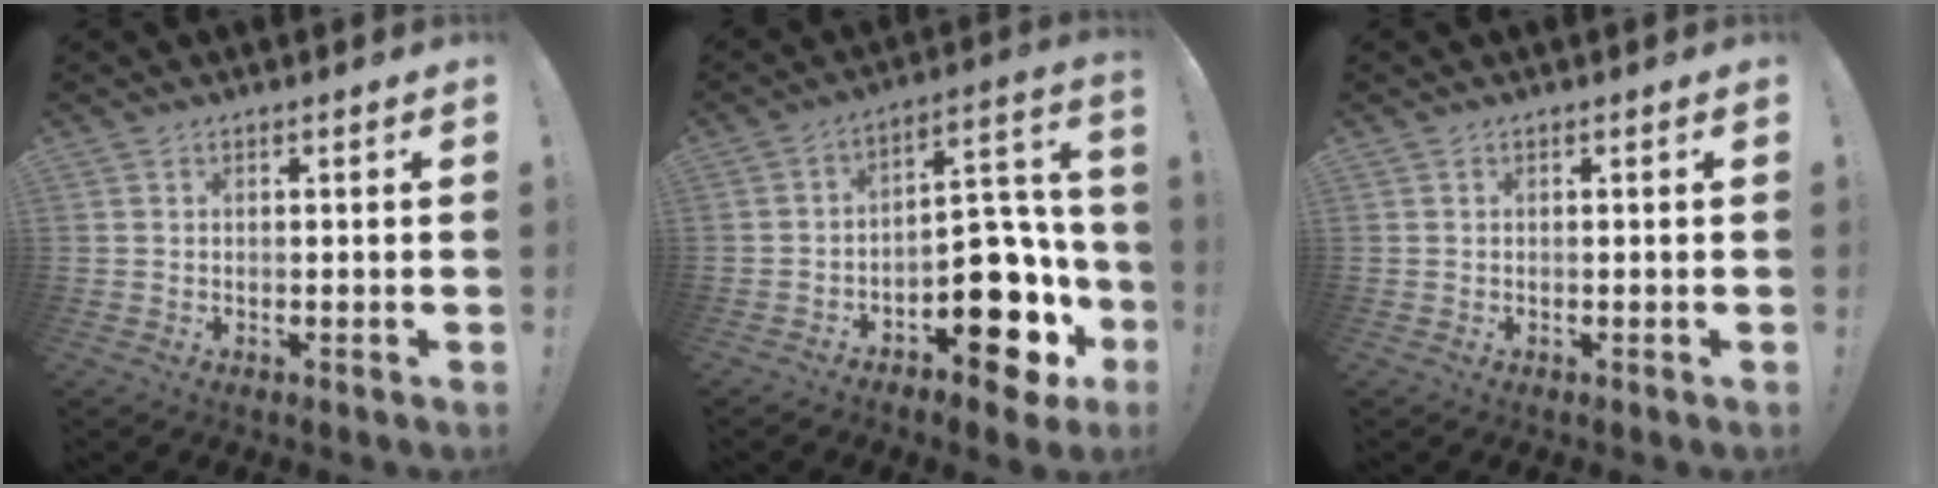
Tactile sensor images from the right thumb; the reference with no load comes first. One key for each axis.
{"total": 16.2, "fx": -7.8, "fy": 9.2, "fz": 10.9, "tx": -0.098, "ty": 0.052, "tz": -0.111}
{"total": 0.0}